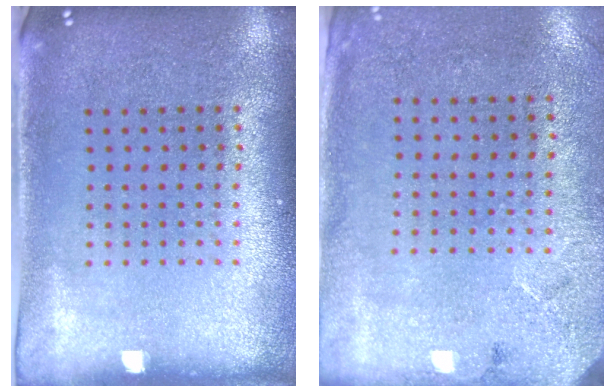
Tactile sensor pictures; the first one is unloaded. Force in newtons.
{"total": 2.7, "press": 2.2, "slide": 1.6}